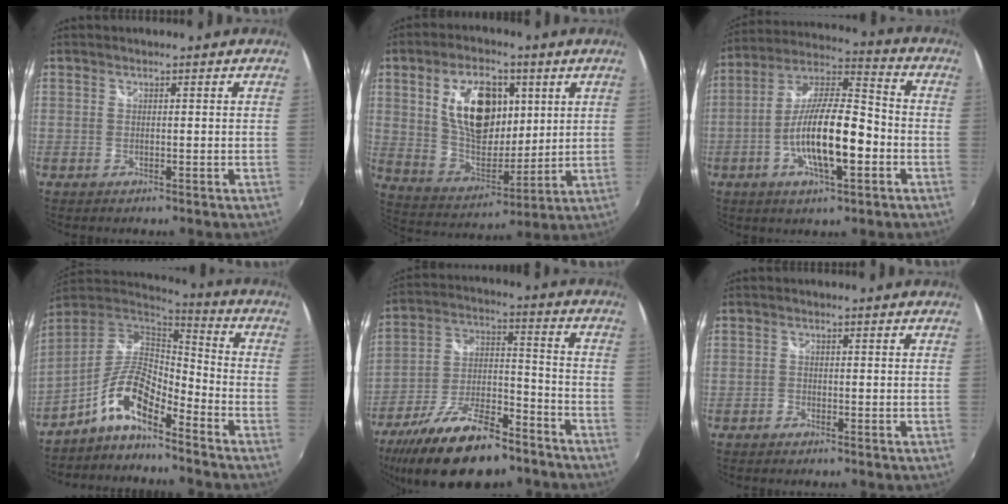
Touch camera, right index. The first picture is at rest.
{"total": 16.4, "force": [5.3, 9.3, 12.5], "torque": [-0.225, 0.007, 0.106]}
{"total": 15.6, "force": [-4.4, 4.4, 14.3], "torque": [-0.270, 0.002, -0.080]}
{"total": 10.3, "force": [-6.9, 2.7, 7.2], "torque": [-0.150, 0.014, -0.136]}
{"total": 21.5, "force": [-14.9, 8.2, 13.2], "torque": [-0.256, -0.019, -0.241]}
{"total": 1.0, "force": [-0.9, 0.5, 0.2], "torque": [-0.008, 0.000, -0.017]}